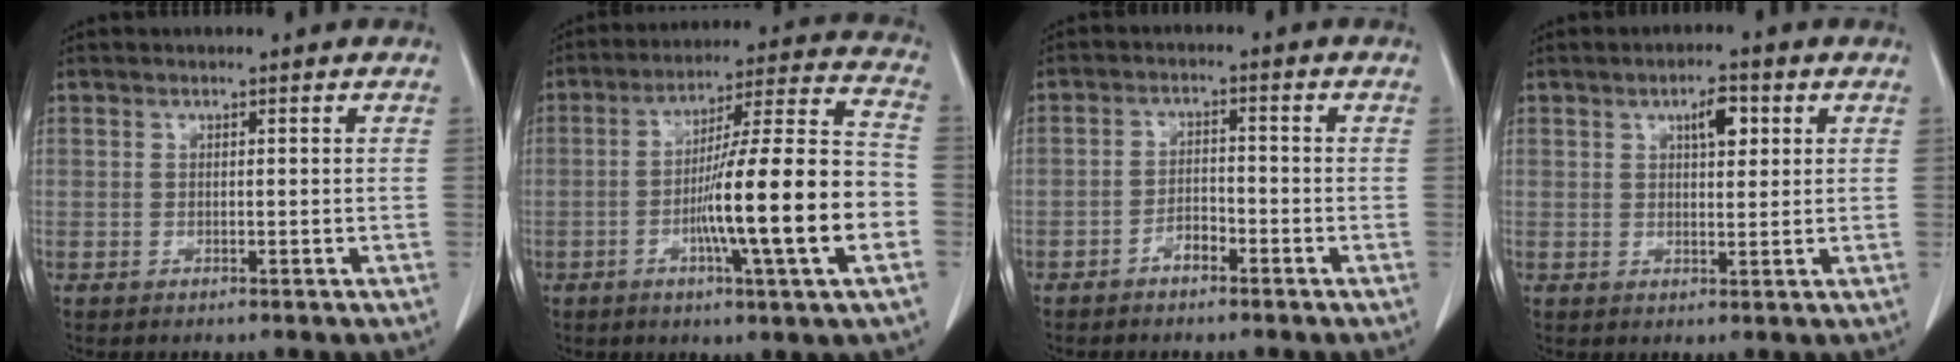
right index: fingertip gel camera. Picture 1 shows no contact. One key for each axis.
{"total": 18.4, "fx": -4.7, "fy": 0.2, "fz": 17.8, "tx": -0.273, "ty": 0.008, "tz": -0.076}
{"total": 2.8, "fx": -2.0, "fy": 1.1, "fz": 1.6, "tx": -0.028, "ty": 0.006, "tz": -0.036}
{"total": 4.0, "fx": 1.7, "fy": 1.4, "fz": 3.3, "tx": -0.053, "ty": 0.004, "tz": 0.026}